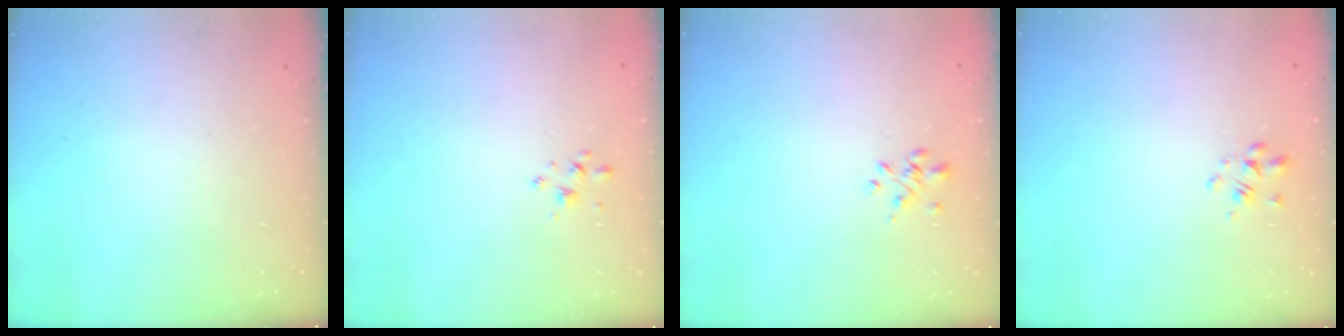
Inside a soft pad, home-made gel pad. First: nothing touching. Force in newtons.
{"total": 2.1, "press": 2.0, "slide": 0.7}
{"total": 1.9, "press": 1.8, "slide": 0.6}
{"total": 1.4, "press": 1.2, "slide": 0.8}